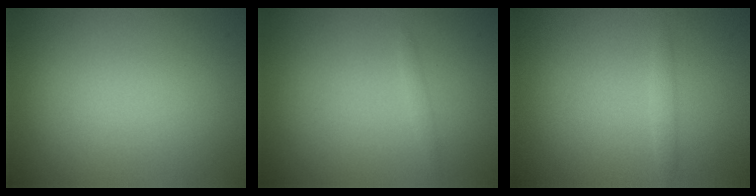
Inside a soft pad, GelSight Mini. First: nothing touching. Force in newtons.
{"total": 0.5, "press": 0.5, "slide": 0.0}
{"total": 0.8, "press": 0.8, "slide": 0.0}